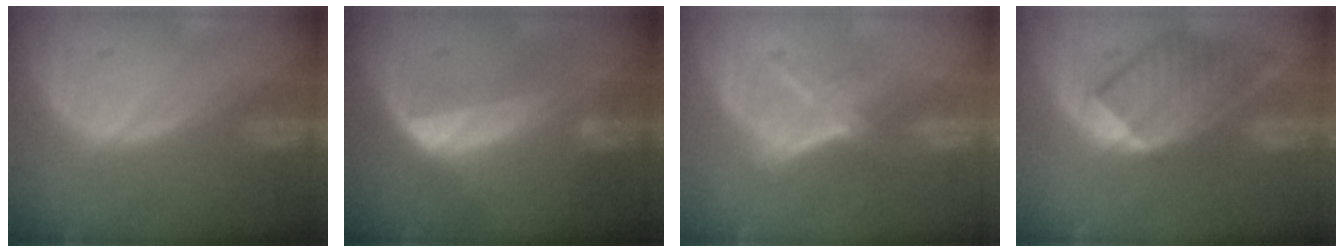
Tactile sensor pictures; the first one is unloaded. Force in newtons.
{"total": 6.5, "press": 5.8, "slide": 2.9}
{"total": 5.0, "press": 4.7, "slide": 1.5}
{"total": 7.8, "press": 7.6, "slide": 1.8}